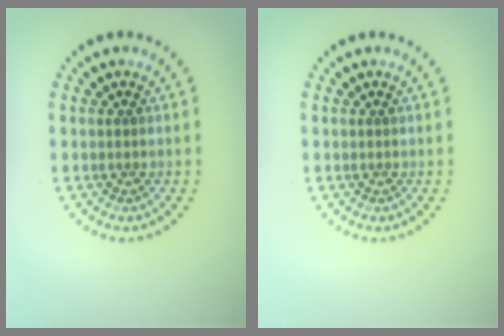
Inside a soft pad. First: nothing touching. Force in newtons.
{"total": 0.0}